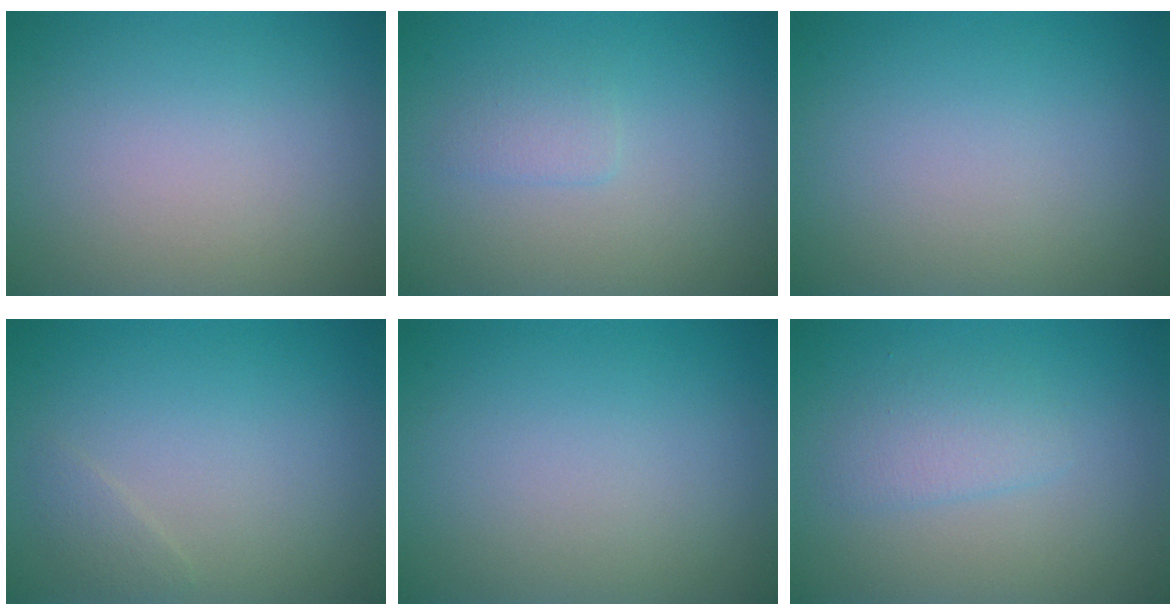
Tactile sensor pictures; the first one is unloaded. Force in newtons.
{"total": 1.2, "press": 1.2, "slide": 0.1}
{"total": 0.0}
{"total": 0.9, "press": 0.9, "slide": 0.0}
{"total": 0.0}
{"total": 2.0, "press": 2.0, "slide": 0.1}